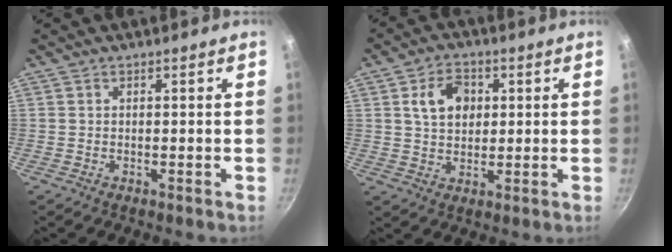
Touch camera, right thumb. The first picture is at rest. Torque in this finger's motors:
{"motor_torque": [0.00, 0.03, 0.01, 0.11, 0.03]}